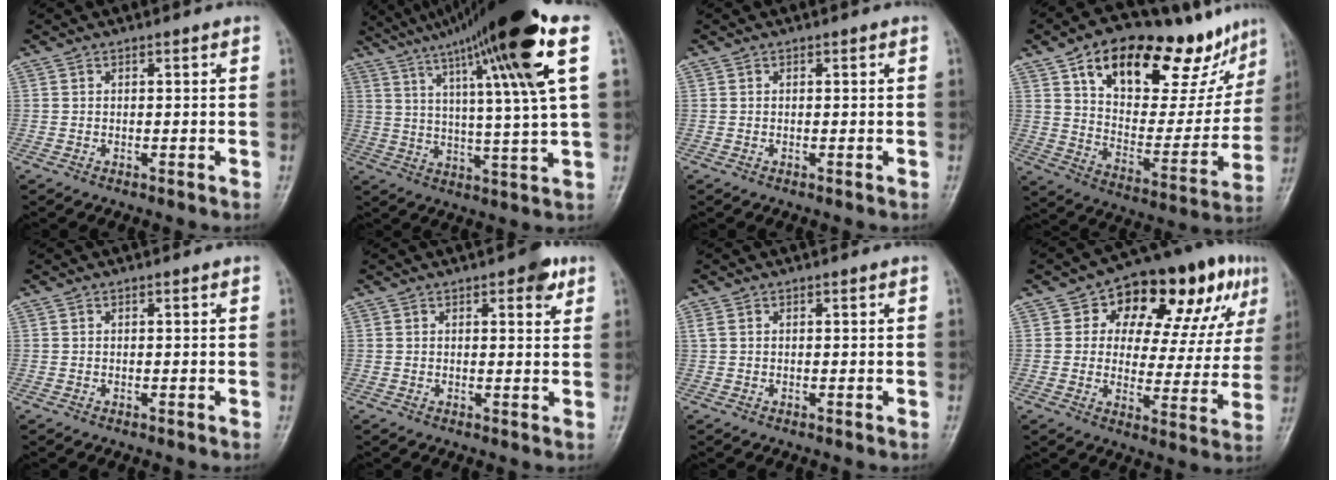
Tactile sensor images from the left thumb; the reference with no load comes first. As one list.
[{"total": 23.3, "force": [11.7, 1.3, 20.1], "torque": [-0.318, -0.006, 0.184]}, {"total": 0.0}, {"total": 27.6, "force": [16.9, 12.3, 18.0], "torque": [-0.214, -0.030, 0.266]}, {"total": 0.0}, {"total": 4.1, "force": [2.2, 1.7, 3.0], "torque": [-0.027, -0.006, 0.021]}, {"total": 0.9, "force": [0.3, 0.5, 0.6], "torque": [-0.017, 0.008, 0.009]}, {"total": 20.4, "force": [9.1, 11.1, 14.5], "torque": [-0.140, 0.006, 0.126]}]